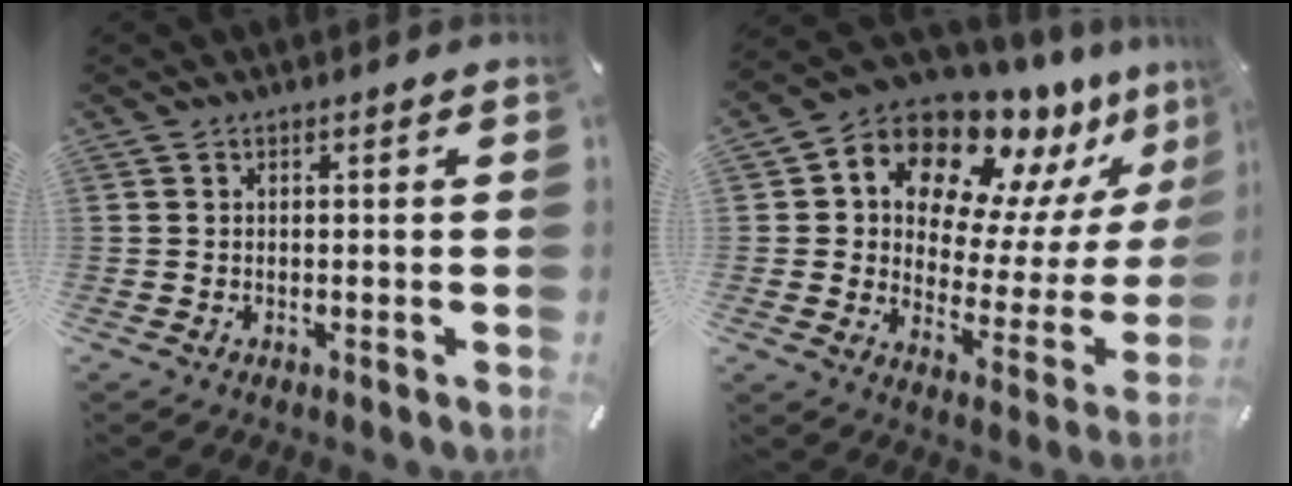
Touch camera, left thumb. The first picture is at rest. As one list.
[{"total": 13.4, "force": [11.2, 6.7, 3.4], "torque": [-0.059, -0.123, 0.193]}]